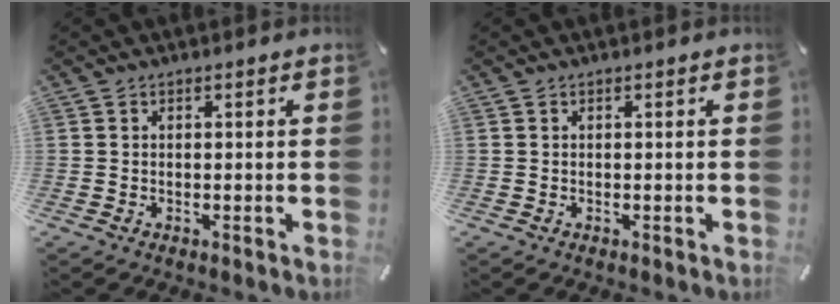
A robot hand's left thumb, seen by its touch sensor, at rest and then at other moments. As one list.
[{"total": 0.0}]